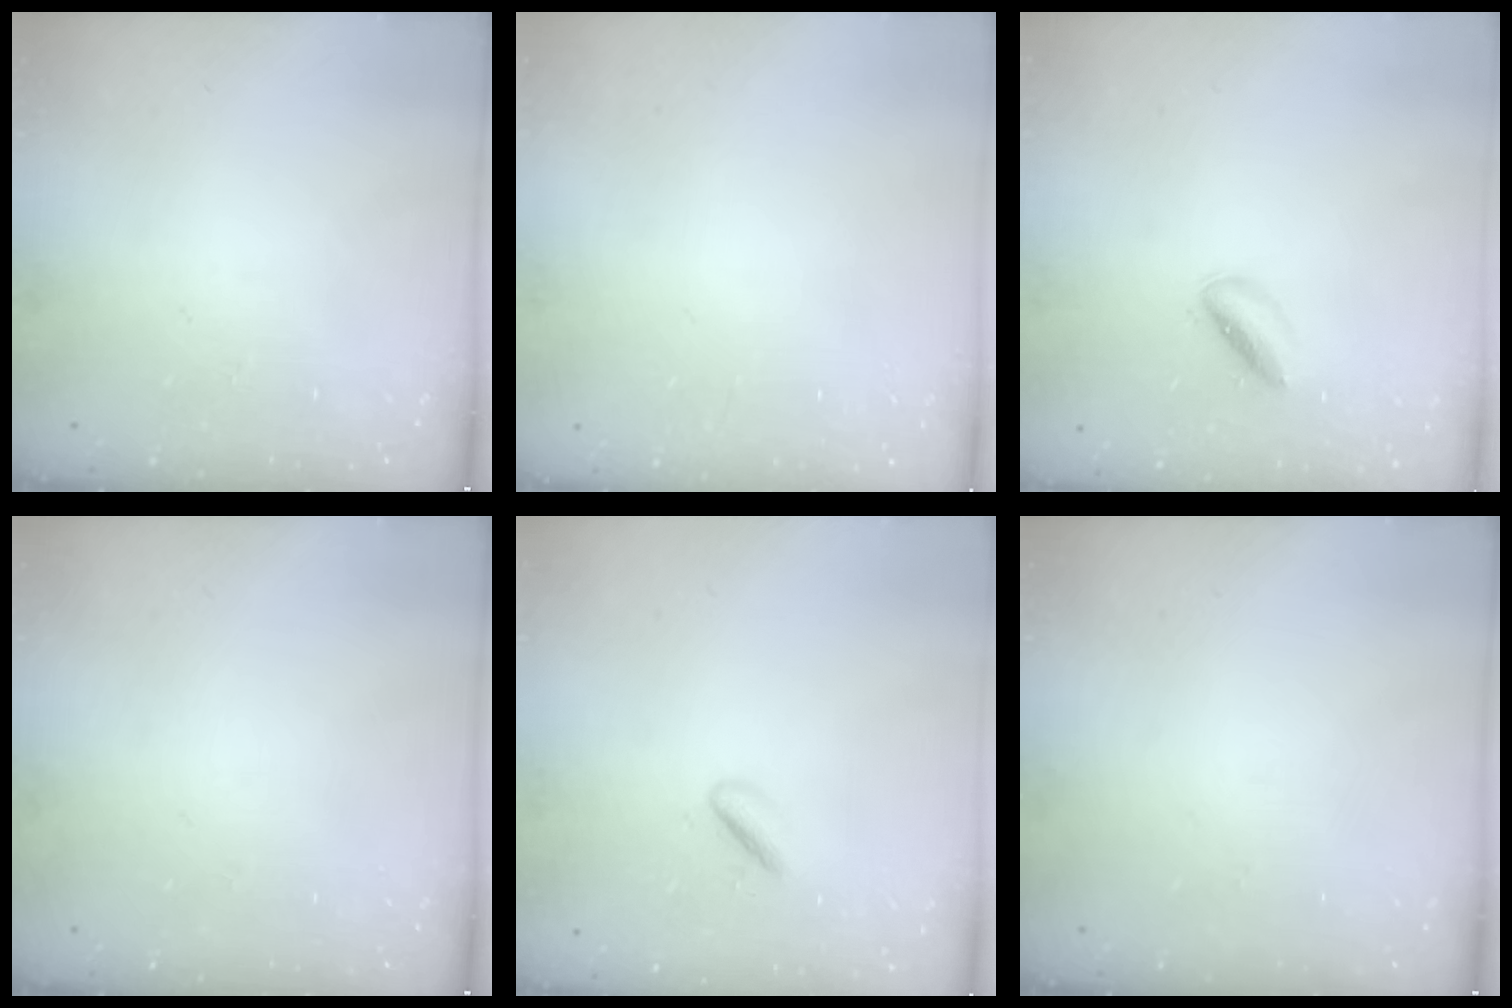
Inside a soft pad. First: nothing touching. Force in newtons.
{"total": 2.0, "press": 2.0, "slide": 0.1}
{"total": 2.5, "press": 2.4, "slide": 0.3}
{"total": 0.0}
{"total": 2.5, "press": 2.3, "slide": 0.8}
{"total": 0.0}